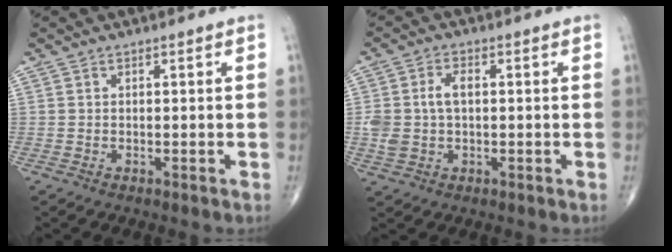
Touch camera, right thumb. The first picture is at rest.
{"total": 6.2, "force": [0.3, 3.8, 4.9], "torque": [-0.109, 0.017, 0.010]}